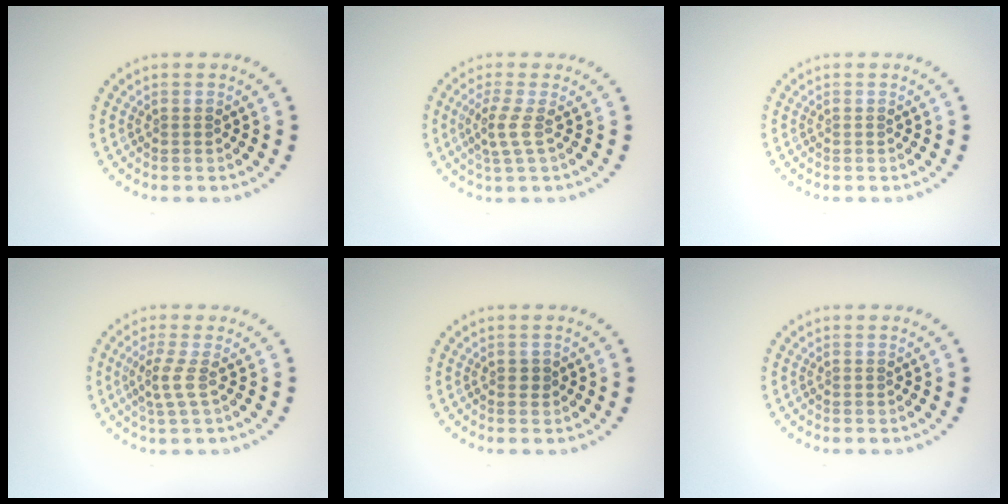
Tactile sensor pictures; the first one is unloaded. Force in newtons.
{"total": 2.1, "press": 1.5, "slide": 1.5}
{"total": 0.0}
{"total": 2.1, "press": 1.5, "slide": 1.5}
{"total": 0.9, "press": 0.9, "slide": 0.1}
{"total": 0.0}